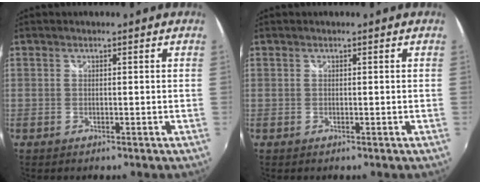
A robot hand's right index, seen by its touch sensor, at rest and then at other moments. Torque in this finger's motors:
{"motor_torque": [-0.14, 0.17, 0.00, 0.00]}